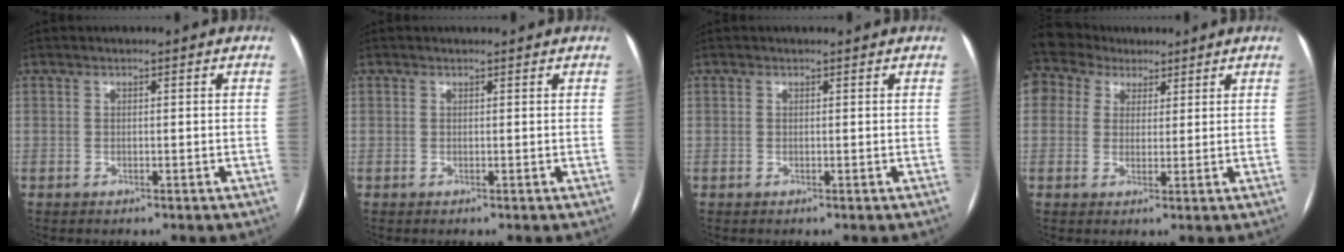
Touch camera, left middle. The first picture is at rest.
{"total": 1.1, "force": [1.0, 0.2, 0.2], "torque": [-0.009, 0.010, 0.014]}
{"total": 0.7, "force": [0.6, 0.2, 0.1], "torque": [-0.007, 0.004, 0.008]}
{"total": 7.6, "force": [5.2, 5.4, 1.1], "torque": [-0.028, 0.039, 0.098]}